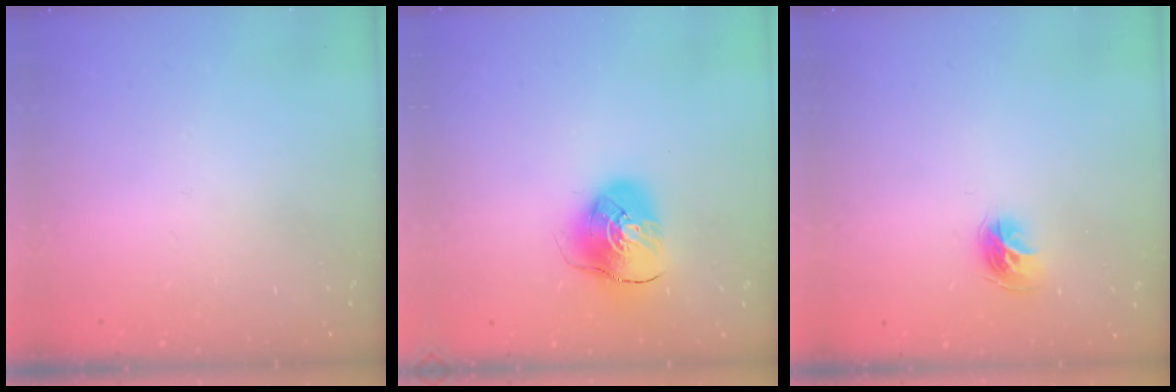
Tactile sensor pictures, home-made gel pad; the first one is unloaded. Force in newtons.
{"total": 9.8, "press": 9.7, "slide": 1.6}
{"total": 8.0, "press": 8.0, "slide": 0.7}